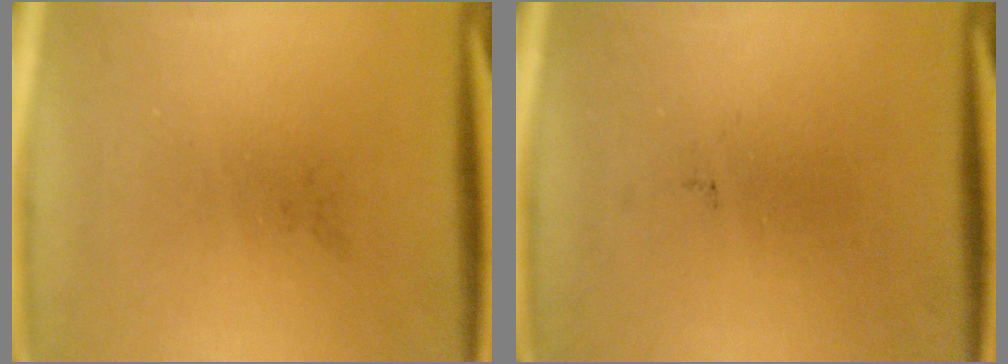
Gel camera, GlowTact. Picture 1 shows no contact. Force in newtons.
{"total": 0.0}